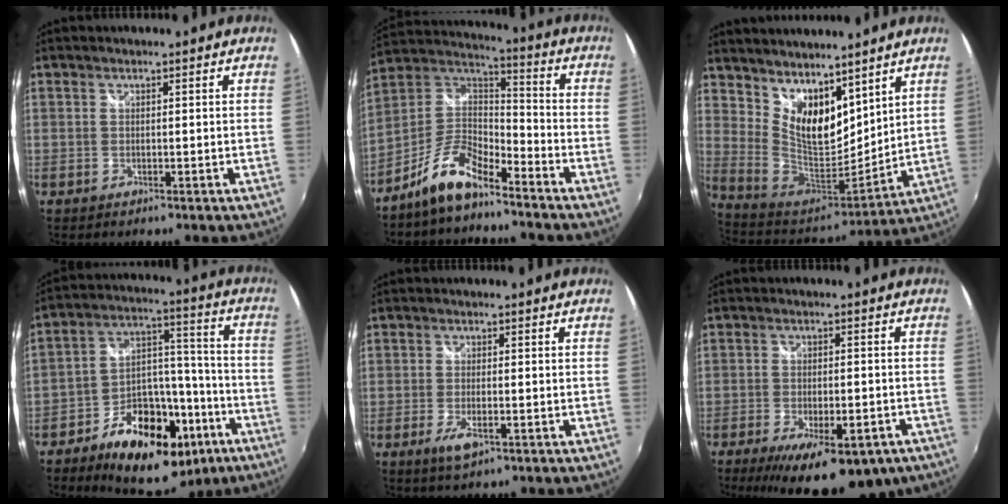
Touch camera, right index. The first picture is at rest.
{"total": 11.5, "force": [-8.2, 4.1, 7.0], "torque": [-0.162, 0.019, -0.159]}
{"total": 15.4, "force": [9.9, 7.6, 9.1], "torque": [-0.172, -0.006, 0.196]}
{"total": 22.2, "force": [-12.6, 12.2, 13.7], "torque": [-0.230, 0.032, -0.178]}
{"total": 4.1, "force": [-1.8, 1.2, 3.5], "torque": [-0.073, -0.010, -0.031]}
{"total": 18.7, "force": [-12.5, 6.9, 12.1], "torque": [-0.216, -0.044, -0.167]}